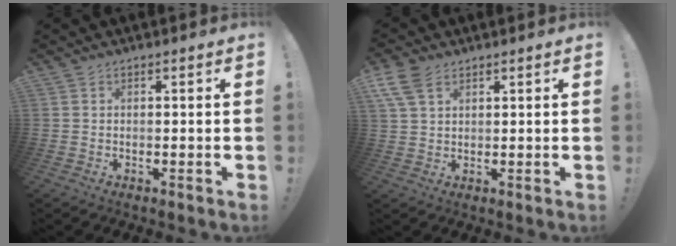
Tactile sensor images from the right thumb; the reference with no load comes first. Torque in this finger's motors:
{"motor_torque": [0.01, 0.09, 0.68, 0.47, 0.00]}